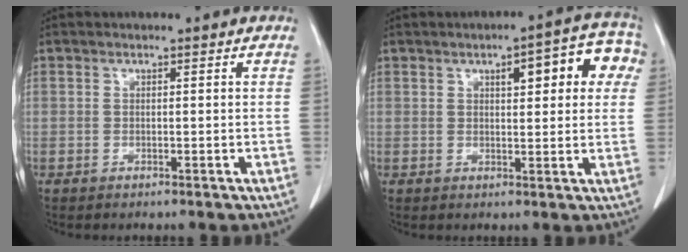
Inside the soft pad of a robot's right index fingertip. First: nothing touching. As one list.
[{"total": 9.5, "force": [3.3, 3.0, 8.4], "torque": [-0.094, 0.028, 0.036]}]